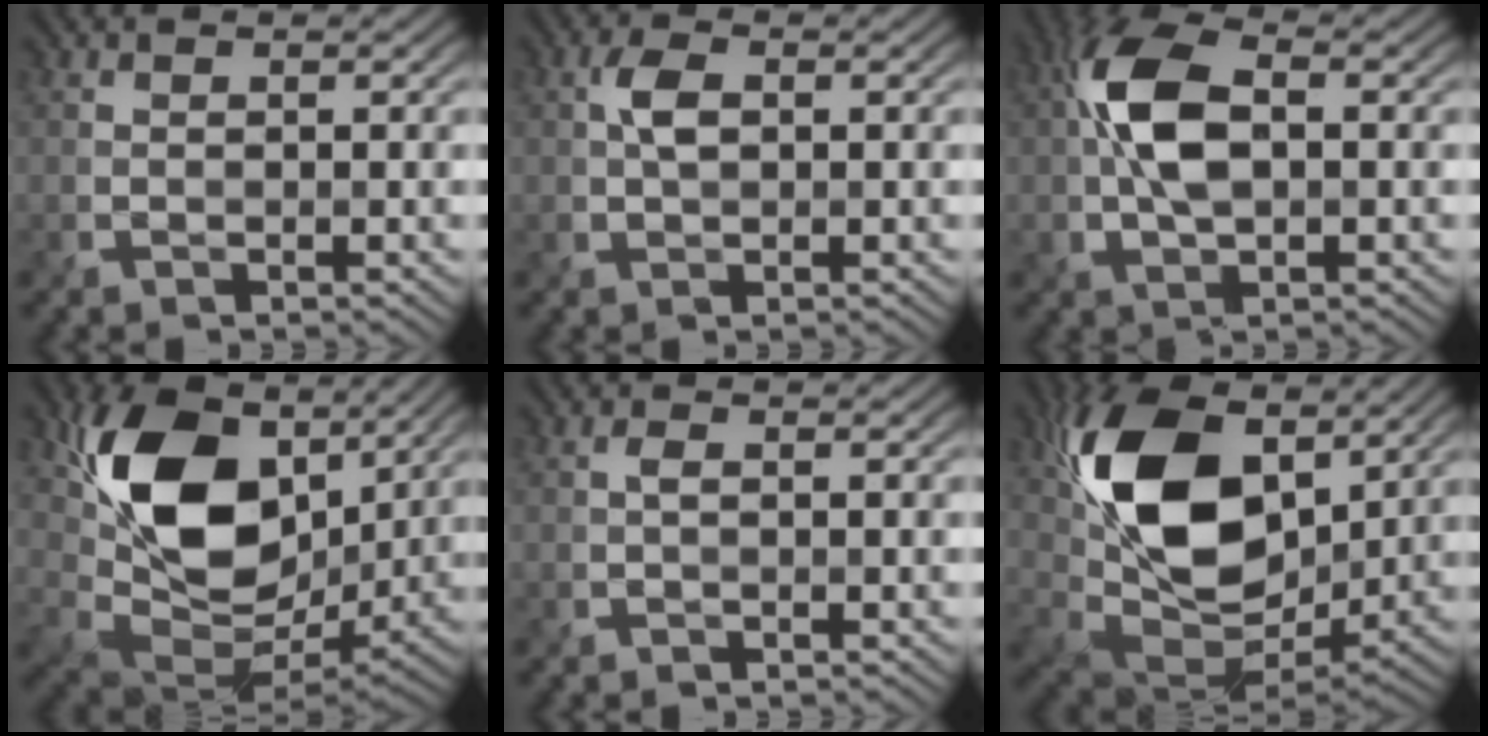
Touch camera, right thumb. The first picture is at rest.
{"total": 2.5, "force": [0.1, 1.5, 2.1], "torque": [-0.046, 0.003, 0.001]}
{"total": 8.6, "force": [0.3, 4.5, 7.3], "torque": [-0.163, 0.014, -0.001]}
{"total": 15.6, "force": [5.6, 10.2, 10.4], "torque": [-0.207, 0.002, 0.108]}
{"total": 0.7, "force": [-0.3, 0.2, 0.6], "torque": [-0.011, 0.001, -0.006]}
{"total": 16.6, "force": [5.7, 10.1, 12.0], "torque": [-0.250, 0.009, 0.106]}